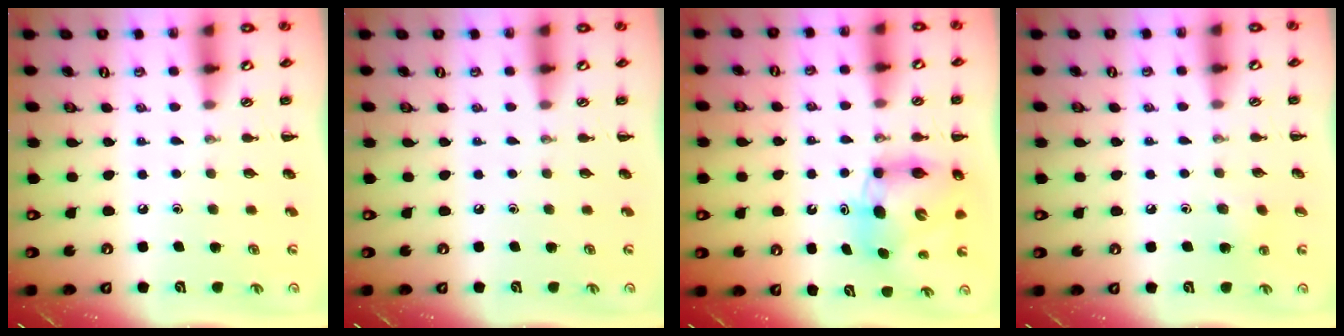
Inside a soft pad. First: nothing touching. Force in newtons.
{"total": 0.0}
{"total": 8.3, "press": 8.0, "slide": 2.3}
{"total": 5.8, "press": 5.5, "slide": 1.7}